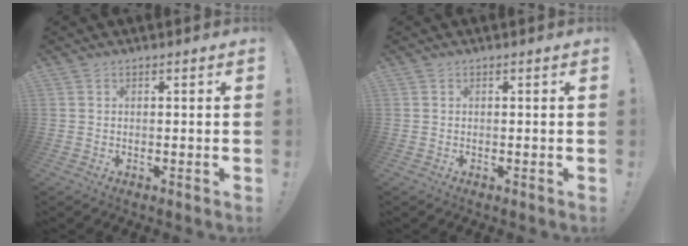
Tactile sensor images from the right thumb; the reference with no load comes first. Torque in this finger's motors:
{"motor_torque": [0.00, 0.00, 0.00, 0.00, 0.00]}